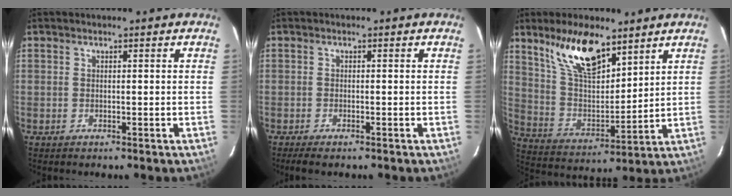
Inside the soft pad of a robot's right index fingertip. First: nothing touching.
{"total": 2.7, "force": [-2.2, 0.5, 1.5], "torque": [-0.036, -0.009, -0.038]}
{"total": 14.7, "force": [9.9, 5.4, 9.4], "torque": [-0.173, 0.007, 0.195]}